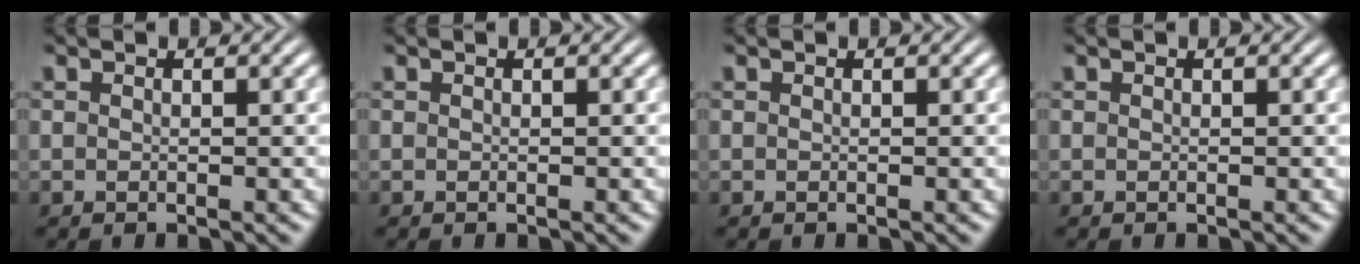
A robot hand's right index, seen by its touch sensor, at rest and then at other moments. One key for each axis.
{"total": 0.0}
{"total": 0.0}
{"total": 0.0}